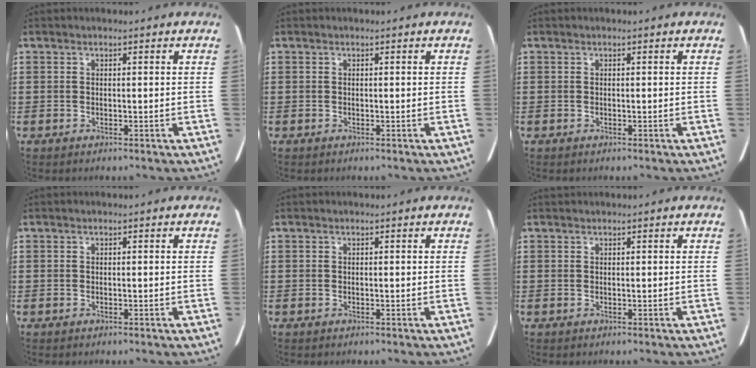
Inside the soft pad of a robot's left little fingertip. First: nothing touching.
{"total": 0.0}
{"total": 0.0}
{"total": 0.0}
{"total": 0.0}
{"total": 0.0}